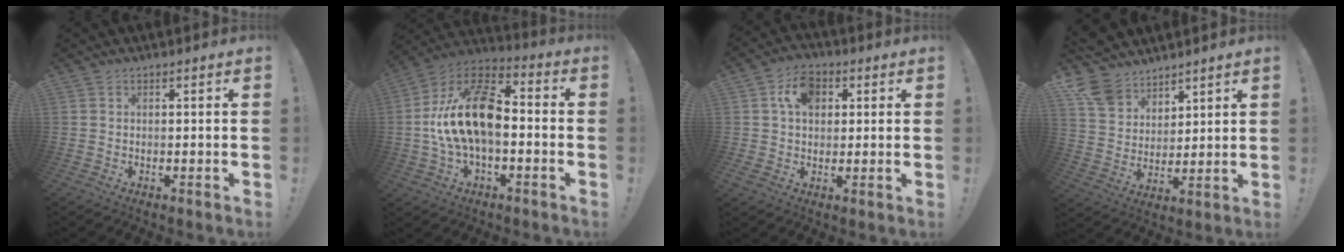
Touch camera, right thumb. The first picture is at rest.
{"total": 19.3, "force": [-0.7, 11.0, 15.9], "torque": [-0.284, 0.021, -0.008]}
{"total": 10.1, "force": [3.2, 7.4, 6.1], "torque": [-0.095, 0.007, 0.061]}
{"total": 12.1, "force": [9.4, 7.1, 3.0], "torque": [-0.061, -0.061, 0.186]}